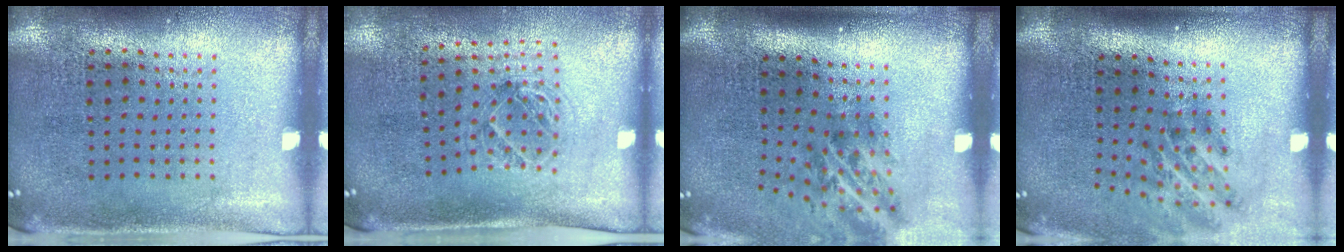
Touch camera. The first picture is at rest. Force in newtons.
{"total": 1.1, "press": 1.1, "slide": 0.3}
{"total": 2.1, "press": 1.3, "slide": 1.6}
{"total": 1.9, "press": 1.2, "slide": 1.5}